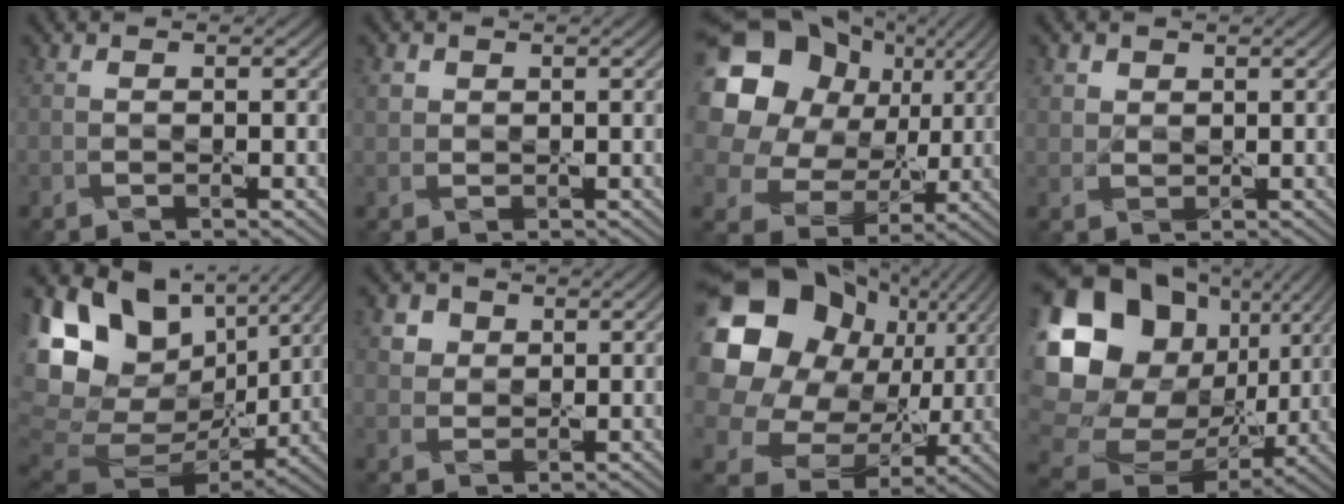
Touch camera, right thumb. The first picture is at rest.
{"total": 1.2, "force": [0.7, 1.0, -0.3], "torque": [0.002, 0.003, 0.013]}
{"total": 20.8, "force": [7.5, 17.3, 8.8], "torque": [-0.272, 0.050, 0.142]}
{"total": 2.1, "force": [1.4, 1.6, -0.1], "torque": [-0.007, -0.003, 0.032]}
{"total": 16.7, "force": [5.9, 11.9, 10.2], "torque": [-0.203, 0.001, 0.129]}
{"total": 3.7, "force": [2.1, 3.0, 0.7], "torque": [-0.031, -0.001, 0.044]}
{"total": 24.8, "force": [7.3, 21.3, 10.4], "torque": [-0.308, 0.021, 0.143]}
{"total": 22.5, "force": [5.1, 18.8, 11.2], "torque": [-0.317, -0.008, 0.125]}